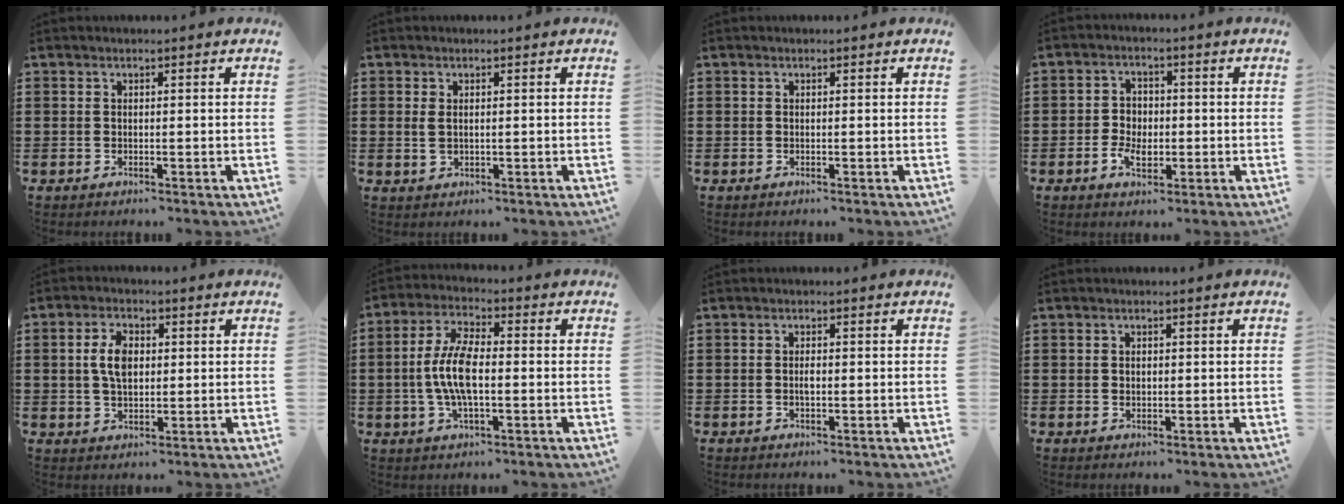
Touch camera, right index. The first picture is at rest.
{"total": 1.6, "force": [0.3, 0.8, 1.3], "torque": [-0.029, 0.005, 0.004]}
{"total": 0.0}
{"total": 4.1, "force": [-1.2, 3.0, 2.6], "torque": [-0.052, 0.010, -0.024]}
{"total": 5.4, "force": [0.7, 3.0, 4.5], "torque": [-0.101, 0.011, 0.009]}
{"total": 8.1, "force": [-0.8, 3.1, 7.4], "torque": [-0.167, -0.004, -0.022]}
{"total": 1.4, "force": [-0.1, 0.6, 1.3], "torque": [-0.024, 0.003, -0.004]}
{"total": 0.9, "force": [0.2, 0.6, 0.6], "torque": [-0.013, 0.006, 0.003]}